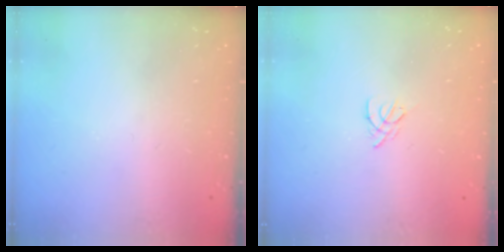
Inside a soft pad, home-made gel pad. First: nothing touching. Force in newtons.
{"total": 2.5, "press": 2.4, "slide": 0.6}